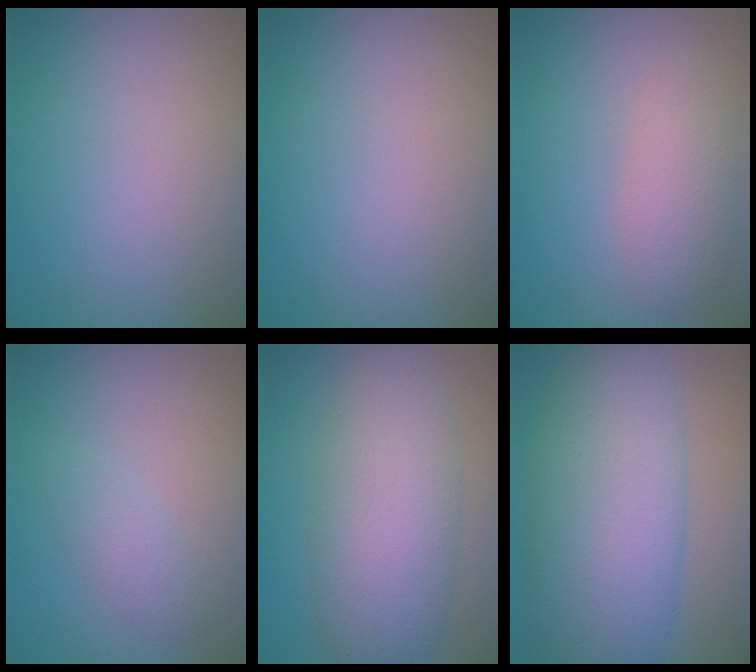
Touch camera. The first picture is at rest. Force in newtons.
{"total": 0.0}
{"total": 3.0, "press": 3.0, "slide": 0.2}
{"total": 1.5, "press": 1.5, "slide": 0.1}
{"total": 7.2, "press": 7.2, "slide": 0.1}
{"total": 10.4, "press": 10.4, "slide": 0.1}